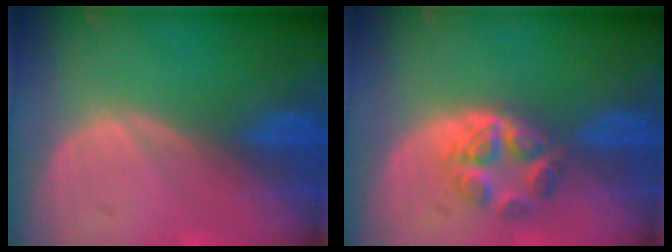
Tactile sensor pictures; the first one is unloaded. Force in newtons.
{"total": 5.0, "press": 4.8, "slide": 1.3}